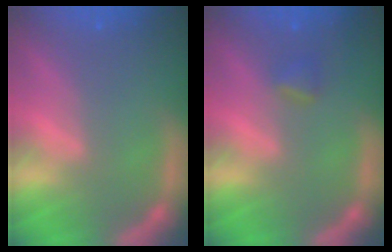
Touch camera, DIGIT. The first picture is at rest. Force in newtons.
{"total": 1.4}